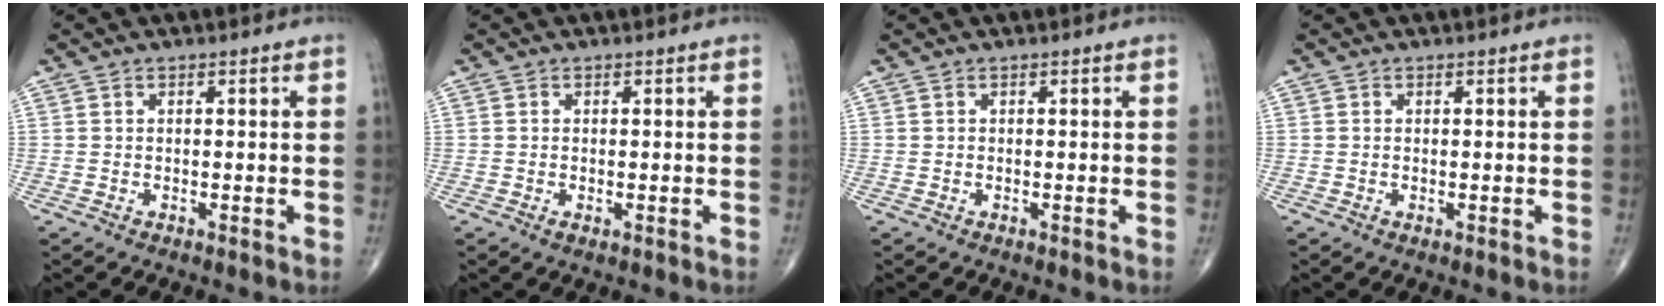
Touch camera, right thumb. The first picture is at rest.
{"total": 0.8, "force": [-0.2, 0.5, 0.6], "torque": [-0.011, -0.003, -0.003]}
{"total": 0.0}
{"total": 0.0}